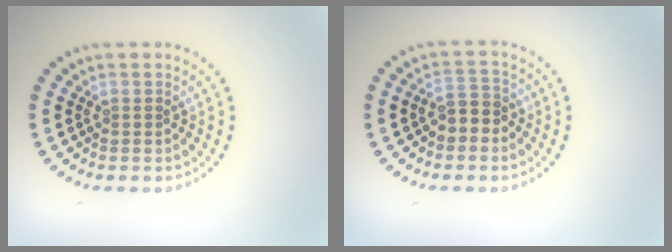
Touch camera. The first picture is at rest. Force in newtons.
{"total": 2.4, "press": 2.2, "slide": 0.9}